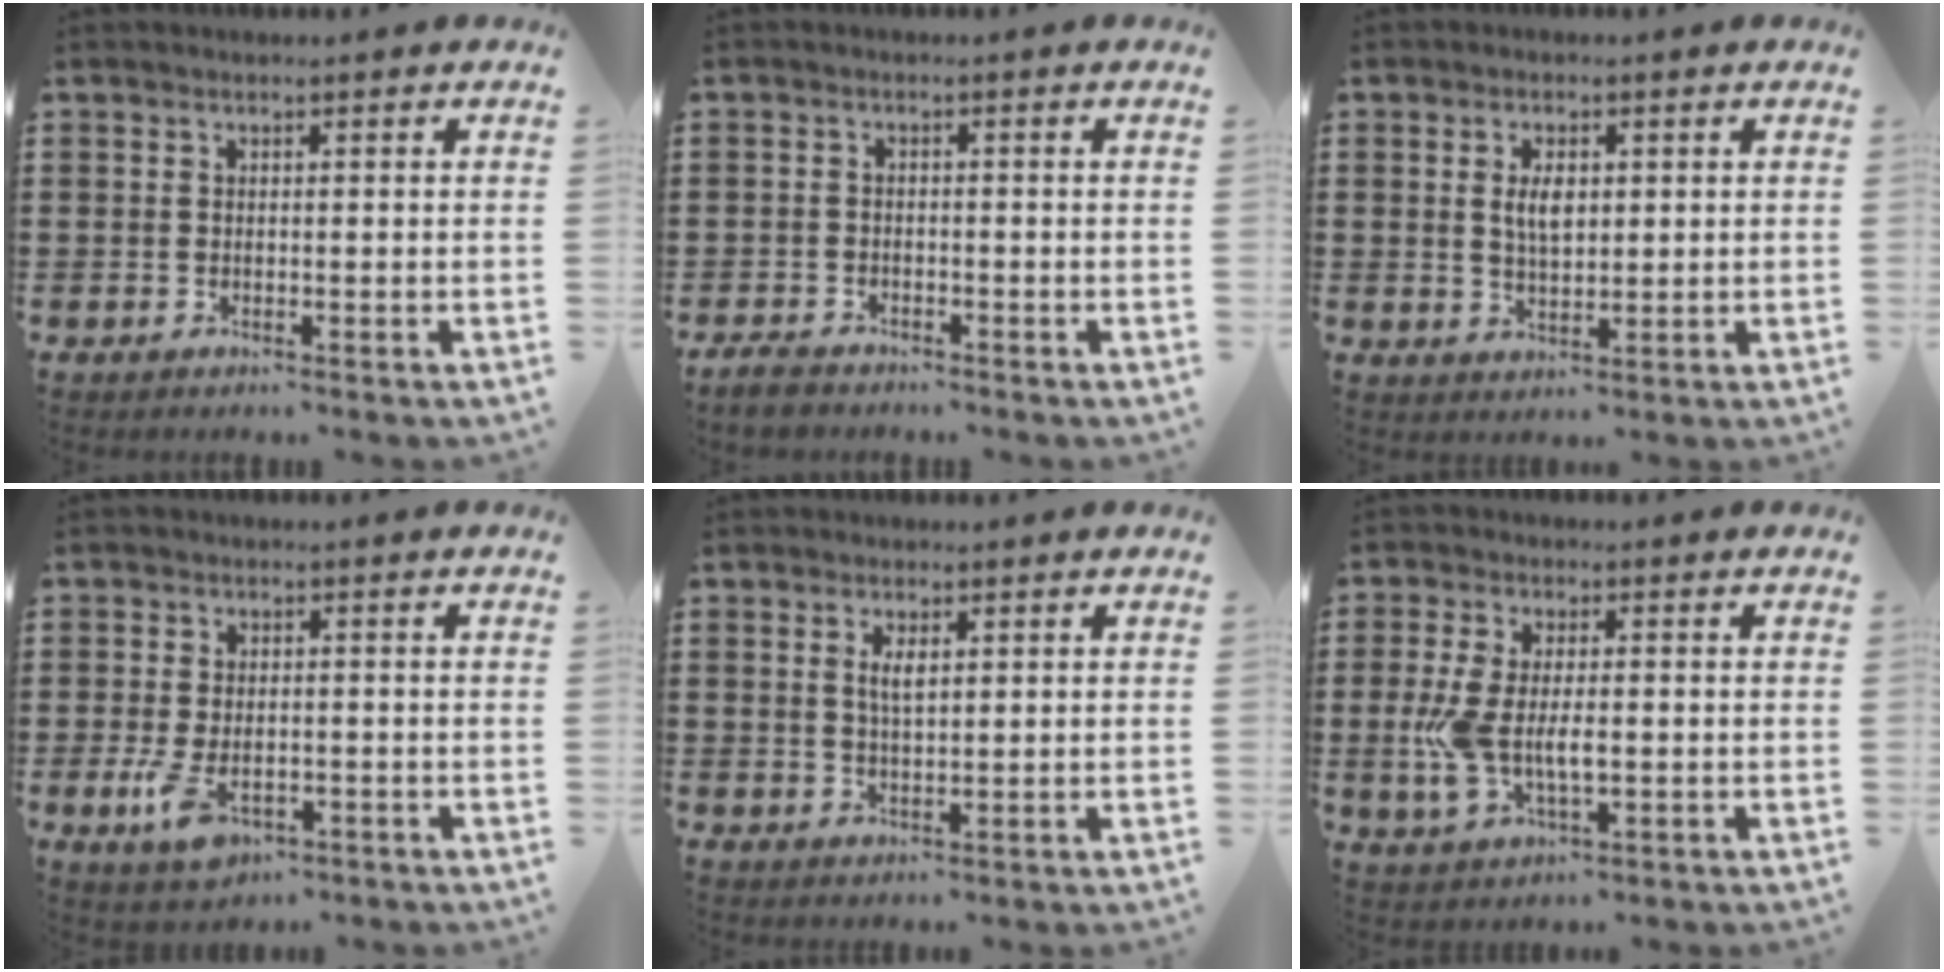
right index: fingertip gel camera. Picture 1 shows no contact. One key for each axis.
{"total": 1.8, "fx": -1.7, "fy": 0.4, "fz": 0.3, "tx": -0.019, "ty": -0.001, "tz": -0.038}
{"total": 3.9, "fx": 0.8, "fy": 1.9, "fz": 3.3, "tx": -0.061, "ty": 0.005, "tz": 0.011}
{"total": 4.4, "fx": -1.6, "fy": 2.3, "fz": 3.4, "tx": -0.086, "ty": -0.009, "tz": -0.035}
{"total": 2.6, "fx": 0.8, "fy": 0.9, "fz": 2.4, "tx": -0.049, "ty": 0.004, "tz": 0.013}
{"total": 7.2, "fx": -0.6, "fy": 3.7, "fz": 6.2, "tx": -0.146, "ty": -0.004, "tz": -0.016}